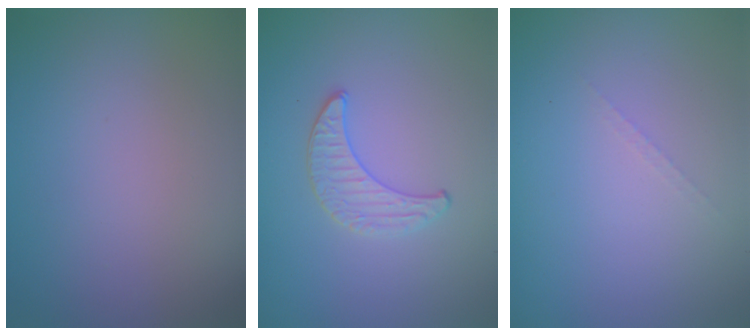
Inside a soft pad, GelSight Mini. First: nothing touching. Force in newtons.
{"total": 1.3, "press": 1.3, "slide": 0.2}
{"total": 0.6, "press": 0.6, "slide": 0.1}